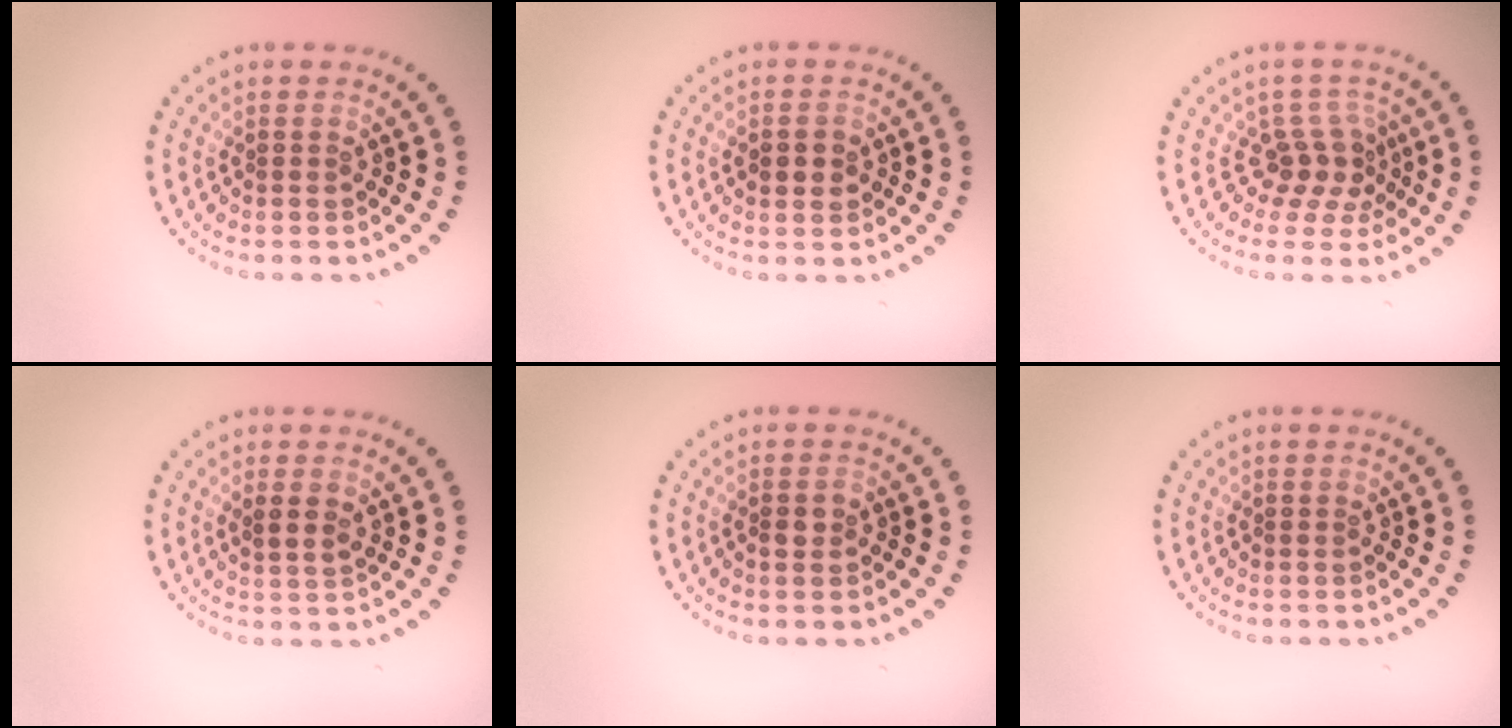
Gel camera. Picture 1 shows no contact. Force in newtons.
{"total": 1.8, "press": 1.8, "slide": 0.3}
{"total": 2.7, "press": 1.9, "slide": 1.8}
{"total": 1.7, "press": 1.4, "slide": 0.9}
{"total": 1.3, "press": 1.3, "slide": 0.3}
{"total": 0.0}